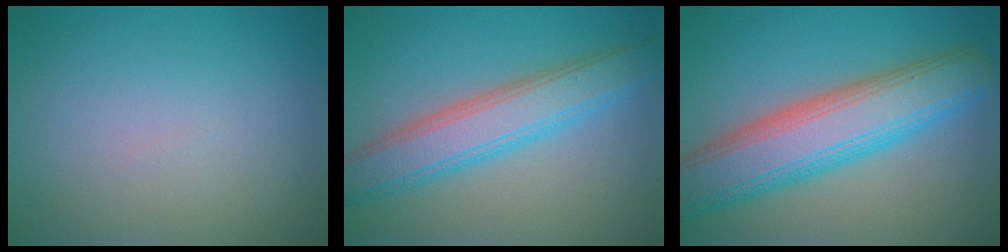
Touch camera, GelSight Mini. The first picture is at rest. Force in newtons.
{"total": 5.8, "press": 5.8, "slide": 0.2}
{"total": 9.1, "press": 9.1, "slide": 0.3}